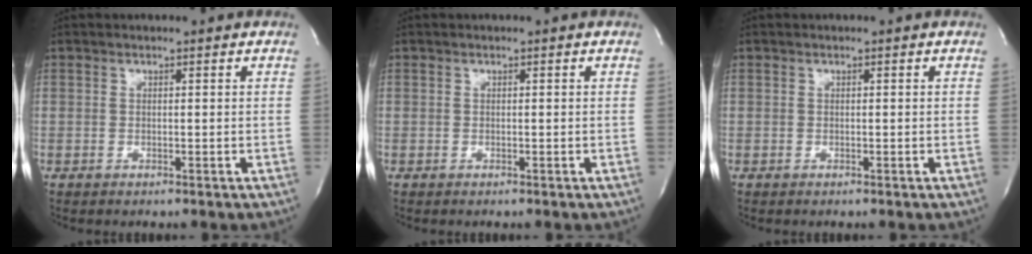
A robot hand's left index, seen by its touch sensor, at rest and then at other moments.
{"total": 0.0}
{"total": 0.0}